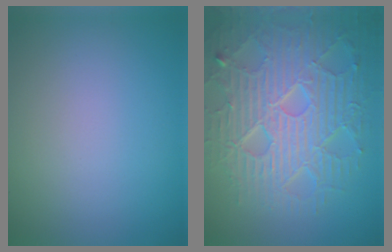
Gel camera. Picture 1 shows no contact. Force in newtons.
{"total": 8.9, "press": 6.4, "slide": 6.2}